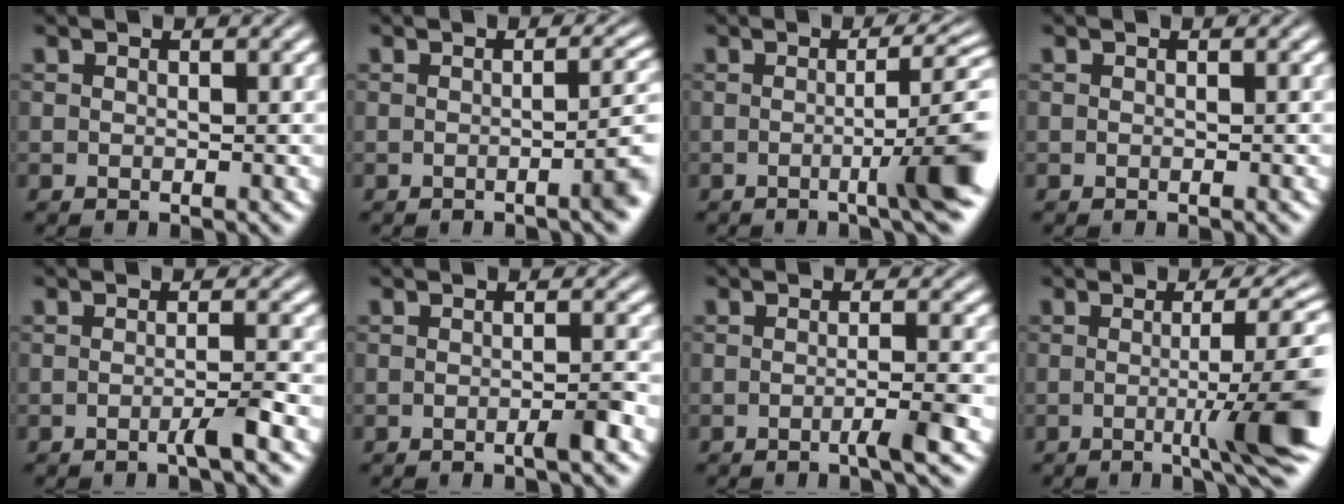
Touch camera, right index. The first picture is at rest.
{"total": 3.0, "force": [-0.9, 0.3, 2.9], "torque": [-0.030, 0.007, -0.017]}
{"total": 5.5, "force": [-1.0, 0.4, 5.4], "torque": [-0.066, 0.006, -0.020]}
{"total": 0.0}
{"total": 1.8, "force": [-1.0, -0.3, 1.4], "torque": [-0.017, 0.003, -0.022]}
{"total": 1.6, "force": [-0.9, -0.2, 1.4], "torque": [-0.018, 0.003, -0.018]}
{"total": 2.3, "force": [-1.1, -0.4, 1.9], "torque": [-0.029, -0.001, -0.021]}
{"total": 7.4, "force": [-1.5, 0.7, 7.2], "torque": [-0.091, 0.002, -0.027]}